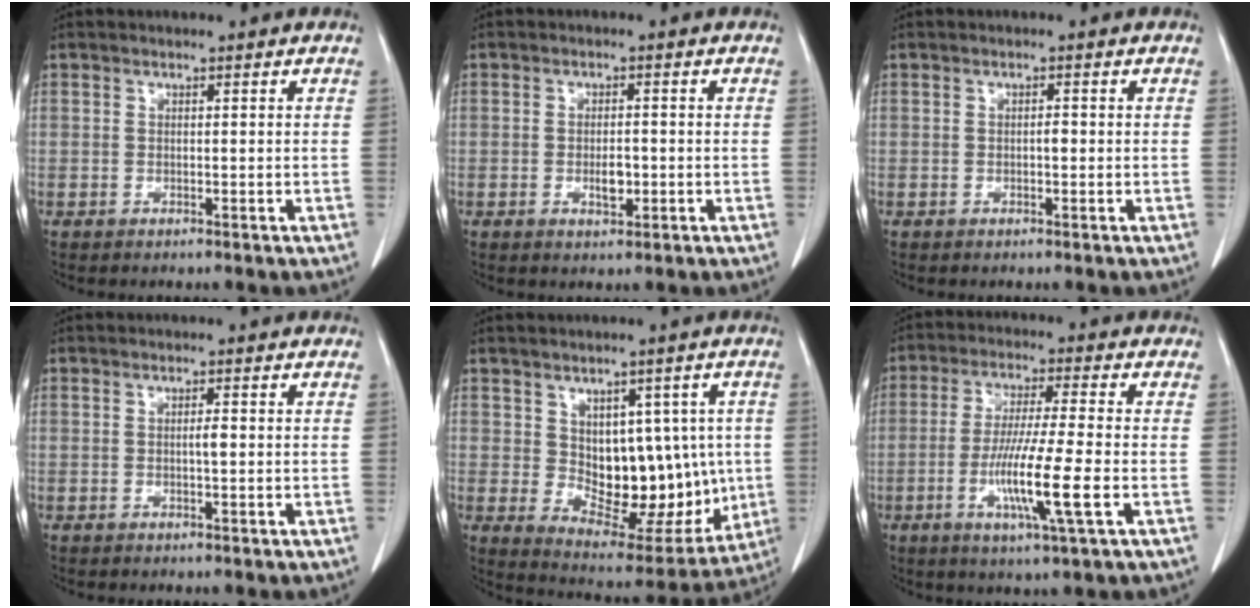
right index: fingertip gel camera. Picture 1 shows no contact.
{"total": 2.7, "force": [-0.6, 1.2, 2.4], "torque": [-0.043, 0.002, -0.002]}
{"total": 0.8, "force": [-0.2, 0.3, 0.8], "torque": [-0.012, 0.002, -0.004]}
{"total": 1.1, "force": [-0.1, 0.1, 1.1], "torque": [-0.021, 0.000, -0.002]}
{"total": 14.4, "force": [0.4, 8.2, 11.8], "torque": [-0.142, 0.011, 0.041]}
{"total": 10.8, "force": [-3.0, -0.4, 10.4], "torque": [-0.200, -0.017, -0.057]}